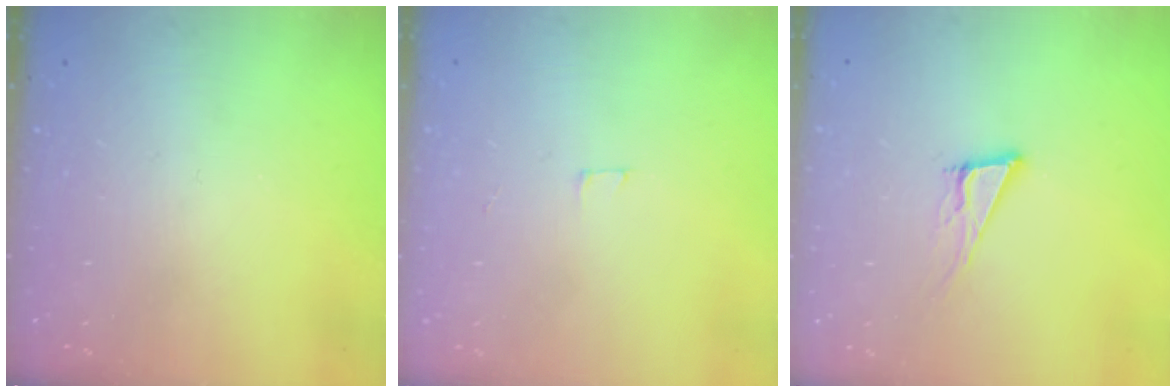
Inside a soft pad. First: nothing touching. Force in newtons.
{"total": 1.8, "press": 1.8, "slide": 0.1}
{"total": 11.3, "press": 10.9, "slide": 3.3}